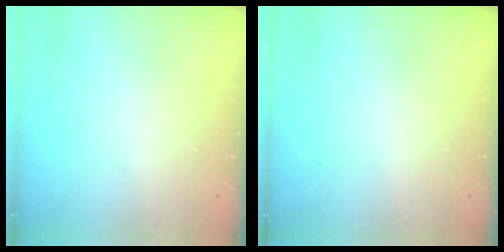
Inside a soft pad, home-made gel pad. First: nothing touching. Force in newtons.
{"total": 0.0}